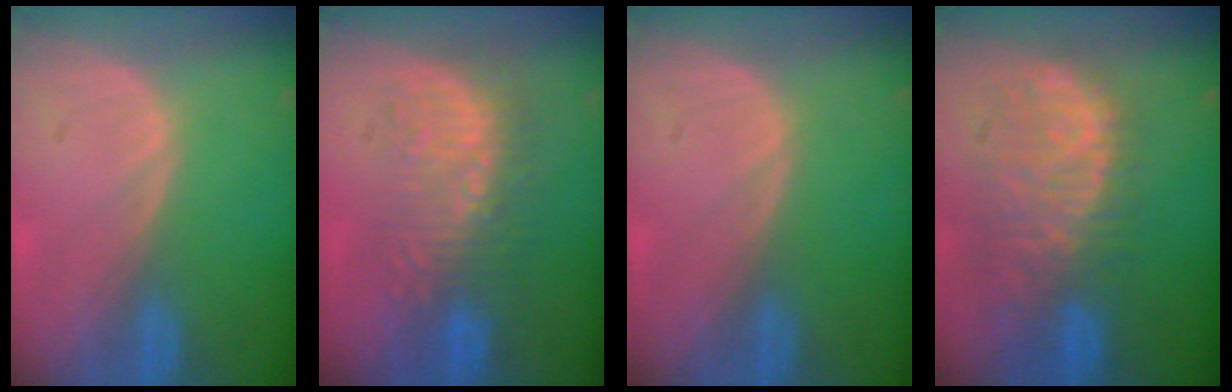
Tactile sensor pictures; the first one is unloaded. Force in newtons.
{"total": 9.1, "press": 8.7, "slide": 2.6}
{"total": 0.0}
{"total": 11.0, "press": 9.6, "slide": 5.4}